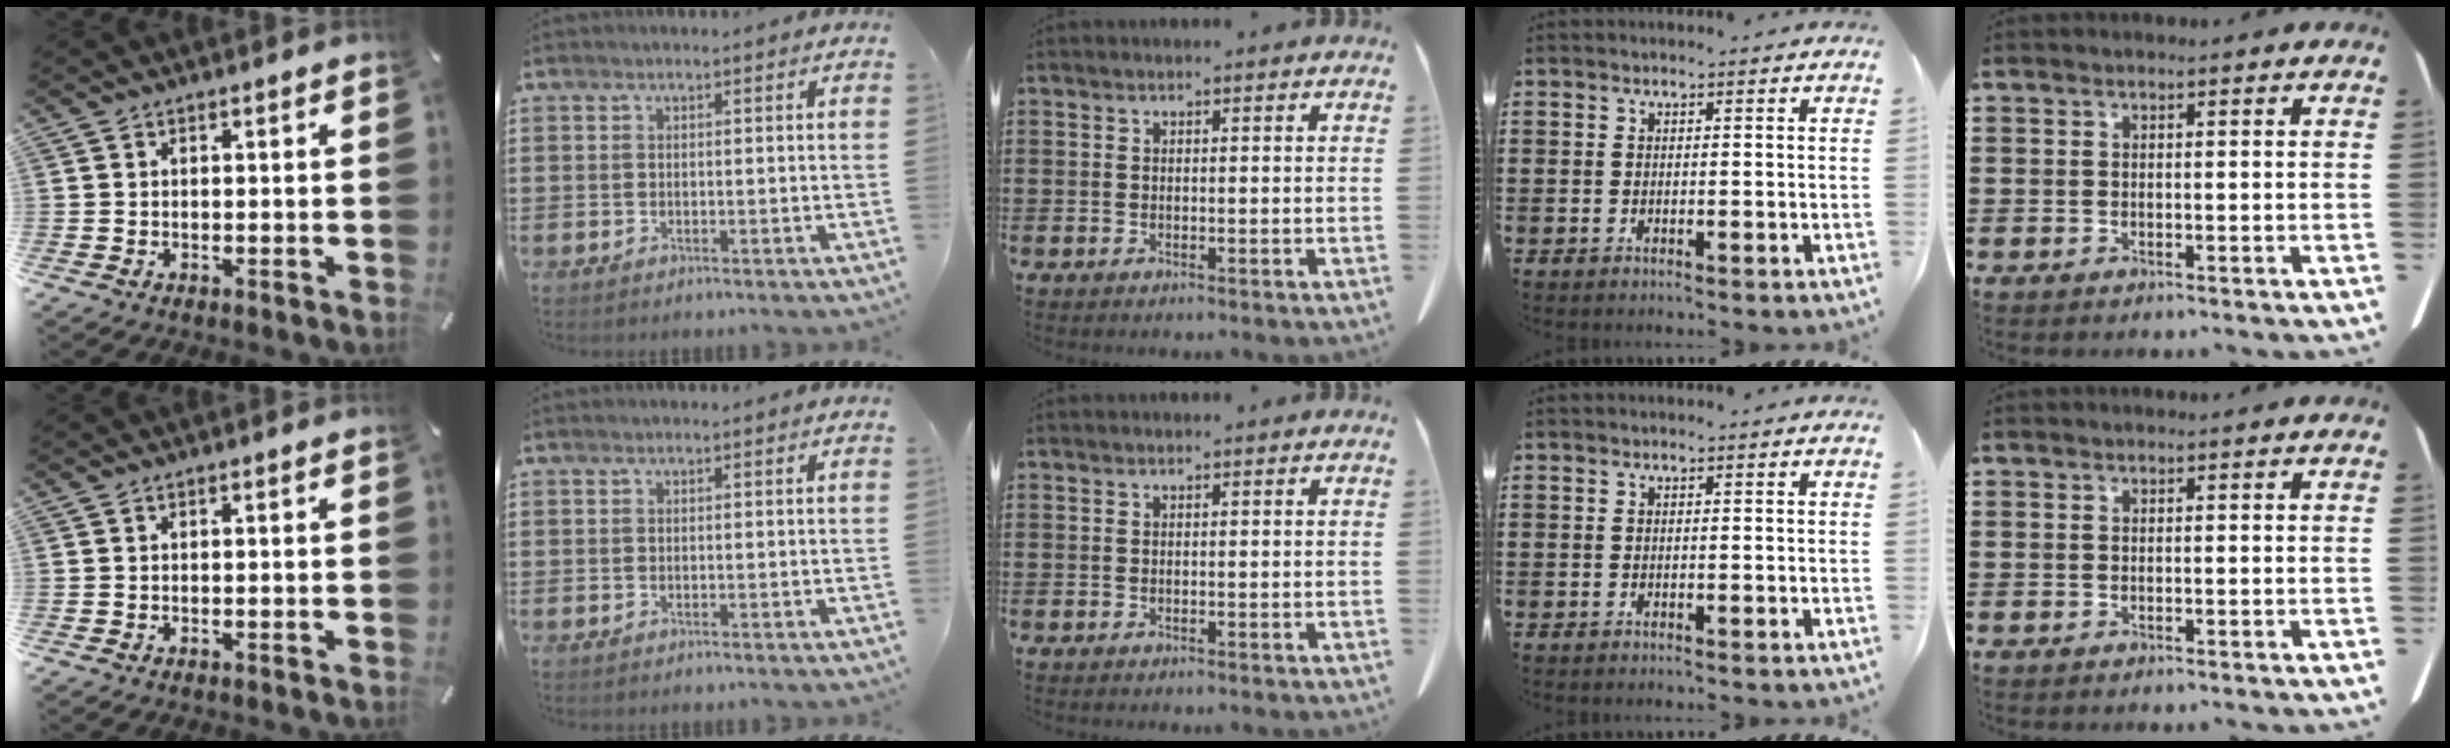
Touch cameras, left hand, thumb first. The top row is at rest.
{}